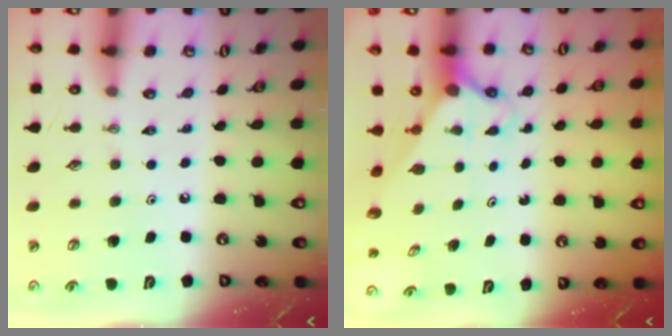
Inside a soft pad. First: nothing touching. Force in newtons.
{"total": 2.1, "press": 2.1, "slide": 0.2}